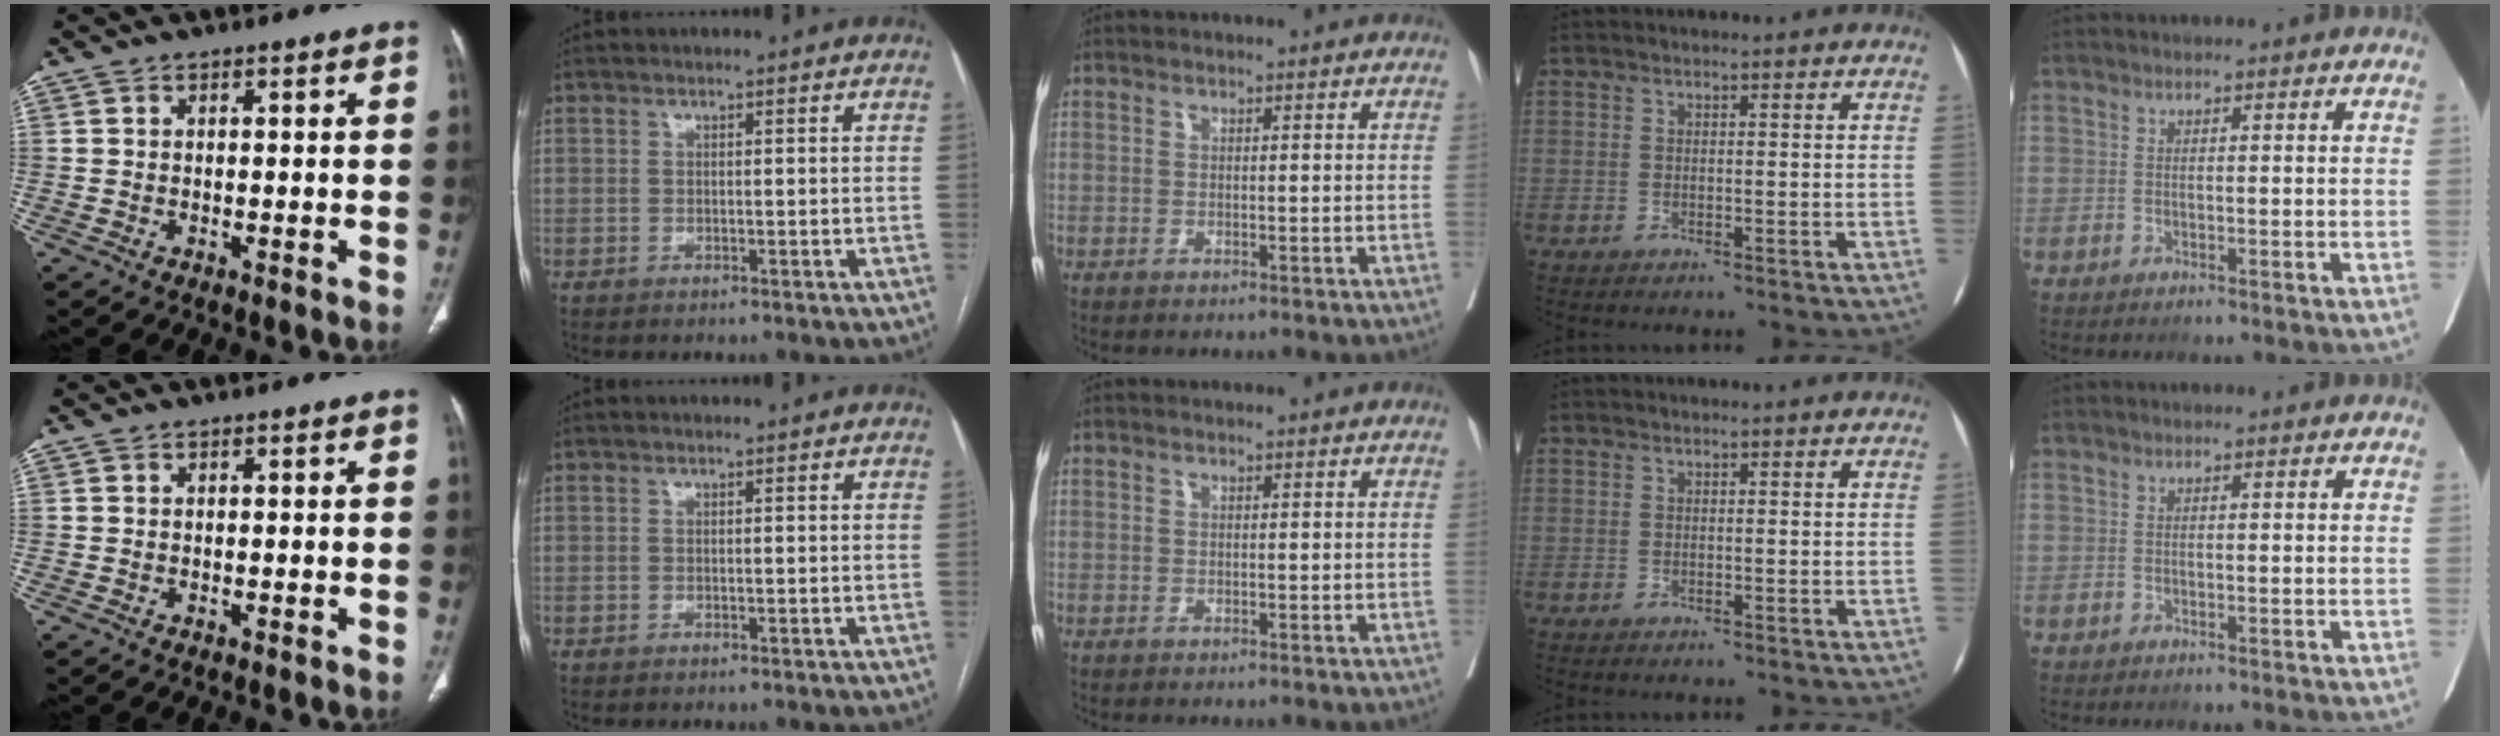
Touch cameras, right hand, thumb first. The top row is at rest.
{}